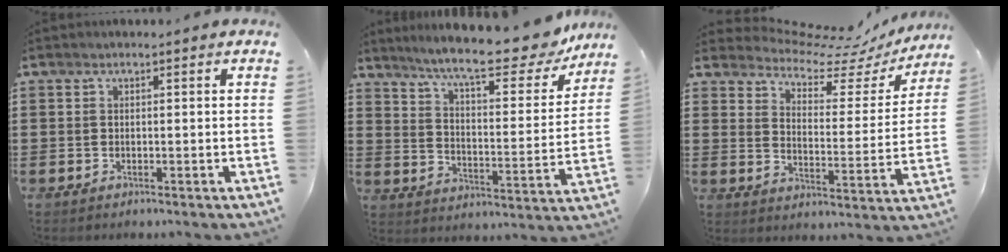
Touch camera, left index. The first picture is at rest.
{"total": 11.8, "force": [10.1, 0.8, 6.1], "torque": [-0.131, -0.062, 0.167]}
{"total": 6.7, "force": [6.1, 2.0, 2.0], "torque": [-0.058, -0.047, 0.100]}